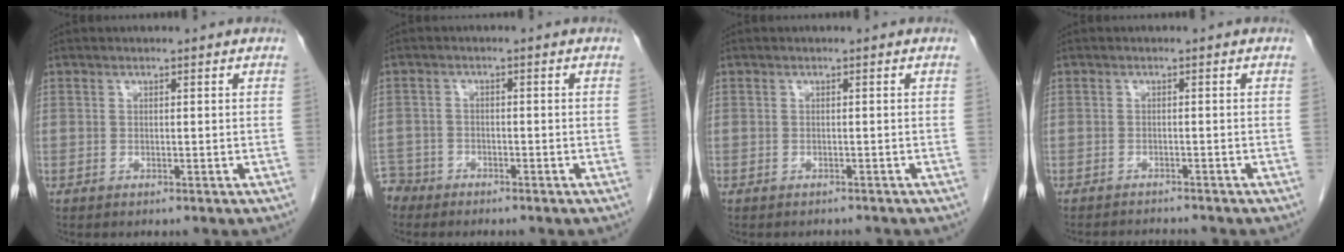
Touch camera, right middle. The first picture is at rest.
{"total": 3.5, "force": [-3.1, 1.5, -0.8], "torque": [0.016, 0.000, -0.064]}
{"total": 1.5, "force": [-1.5, 0.3, 0.1], "torque": [-0.006, -0.005, -0.018]}
{"total": 3.7, "force": [-3.6, -0.1, 0.5], "torque": [-0.005, -0.012, -0.053]}